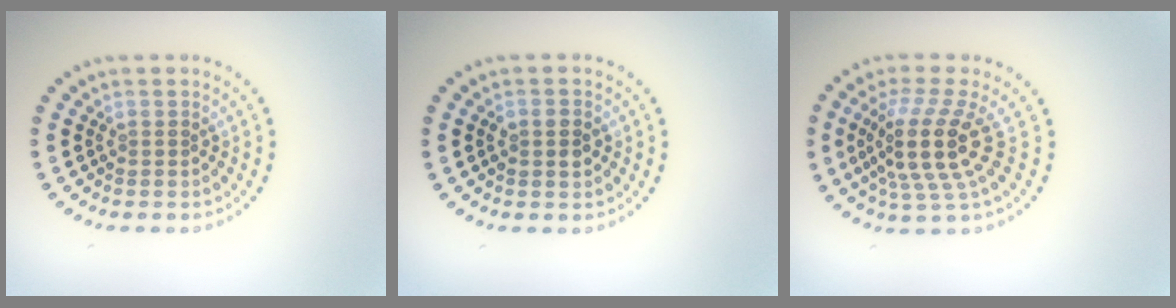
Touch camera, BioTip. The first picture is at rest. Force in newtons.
{"total": 1.4, "press": 1.4, "slide": 0.2}
{"total": 4.9, "press": 3.7, "slide": 3.3}